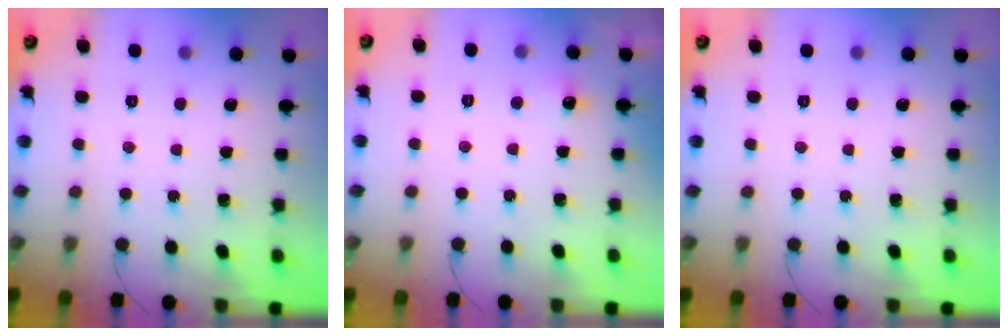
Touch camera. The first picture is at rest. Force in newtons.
{"total": 3.8, "press": 3.7, "slide": 1.0}
{"total": 0.0}